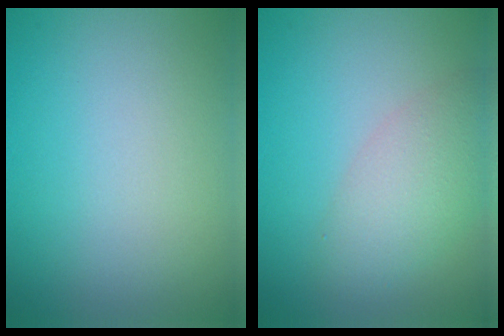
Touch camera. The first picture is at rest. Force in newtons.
{"total": 4.2, "press": 4.2, "slide": 0.2}